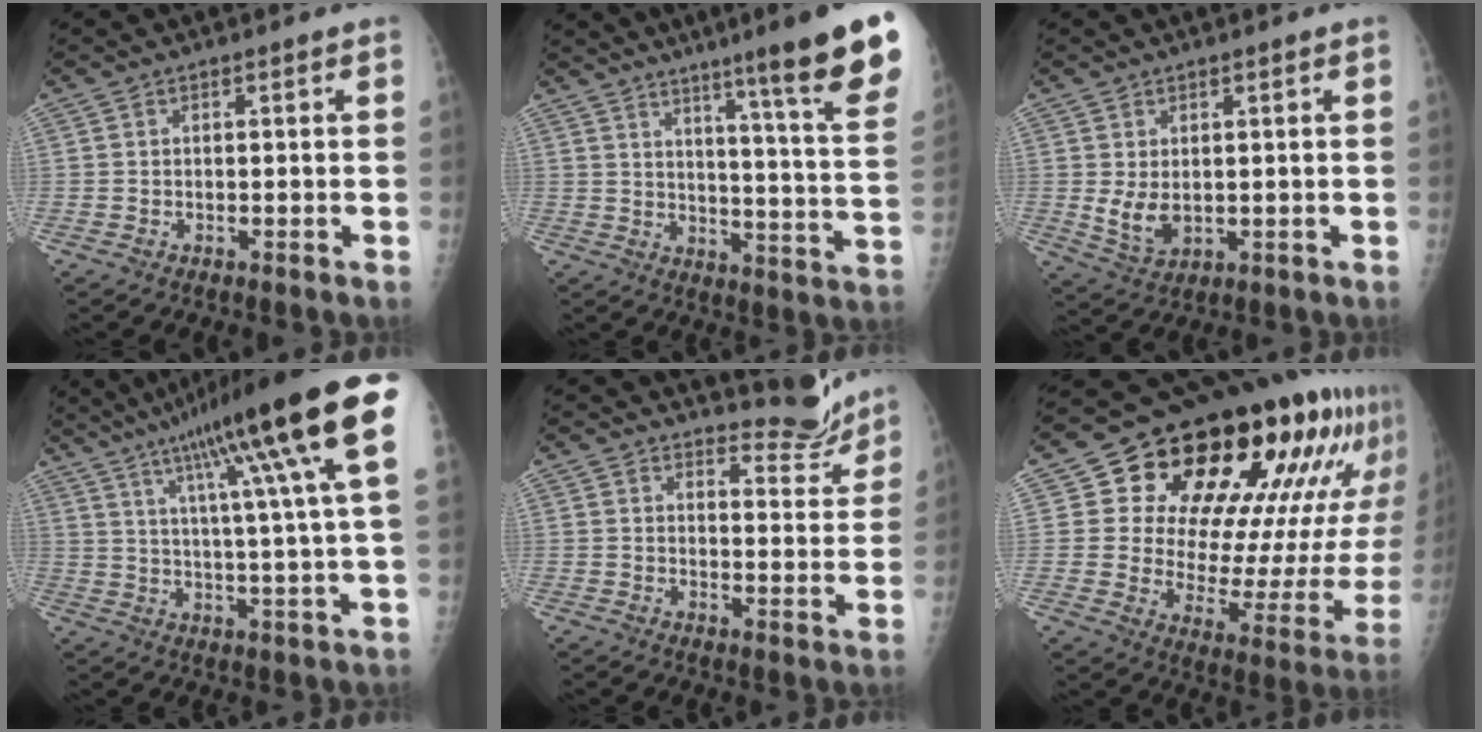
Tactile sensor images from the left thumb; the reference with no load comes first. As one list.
[{"total": 21.6, "force": [14.5, 0.5, 15.9], "torque": [-0.195, -0.086, 0.189]}, {"total": 5.2, "force": [0.2, 3.3, 4.0], "torque": [-0.070, -0.010, 0.016]}, {"total": 23.8, "force": [11.7, 1.6, 20.7], "torque": [-0.315, -0.007, 0.162]}, {"total": 6.2, "force": [6.0, 1.4, 0.0], "torque": [0.019, -0.065, 0.079]}, {"total": 29.9, "force": [15.6, 14.6, 20.8], "torque": [-0.269, -0.024, 0.230]}]